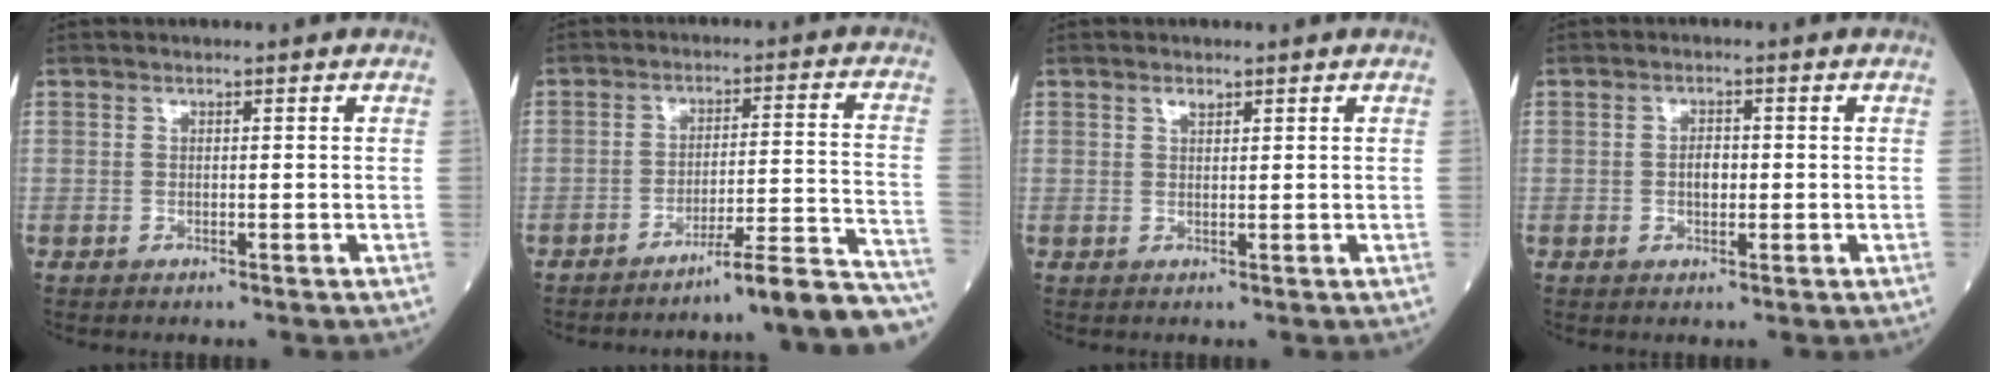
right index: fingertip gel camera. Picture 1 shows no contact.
{"total": 14.7, "force": [-13.8, -1.7, 4.9], "torque": [-0.028, 0.023, -0.186]}
{"total": 1.0, "force": [0.7, 0.4, 0.6], "torque": [-0.013, 0.001, 0.013]}
{"total": 1.8, "force": [-0.2, 1.0, 1.5], "torque": [-0.025, 0.002, -0.003]}